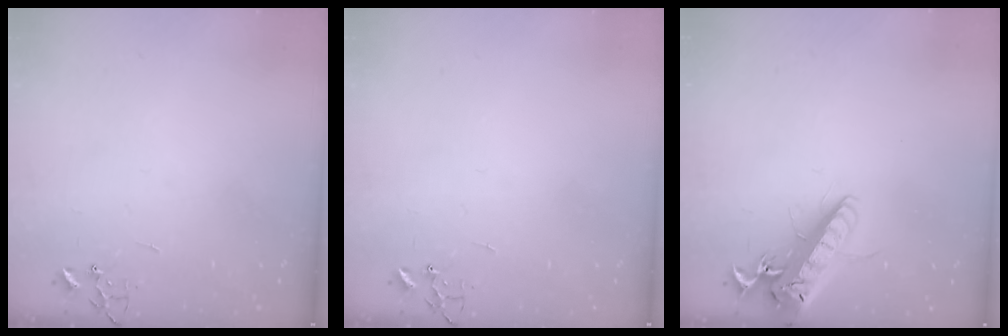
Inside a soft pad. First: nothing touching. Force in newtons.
{"total": 0.0}
{"total": 20.4, "press": 19.9, "slide": 4.5}